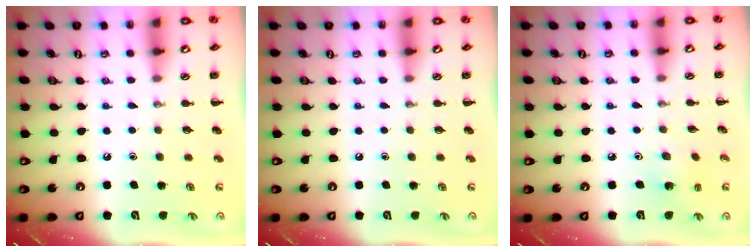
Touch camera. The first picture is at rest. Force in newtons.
{"total": 0.0}
{"total": 3.0, "press": 2.8, "slide": 0.9}